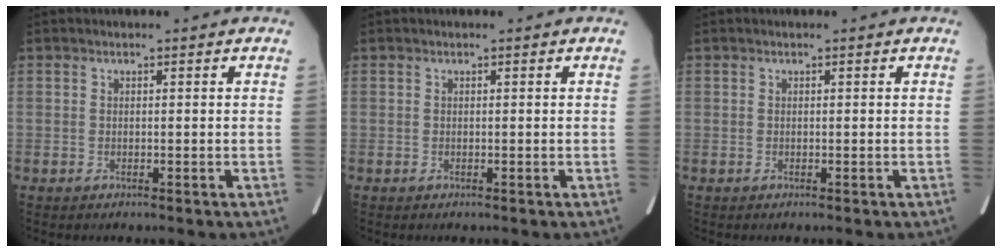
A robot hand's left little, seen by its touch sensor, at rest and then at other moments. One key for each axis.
{"total": 0.0}
{"total": 0.0}